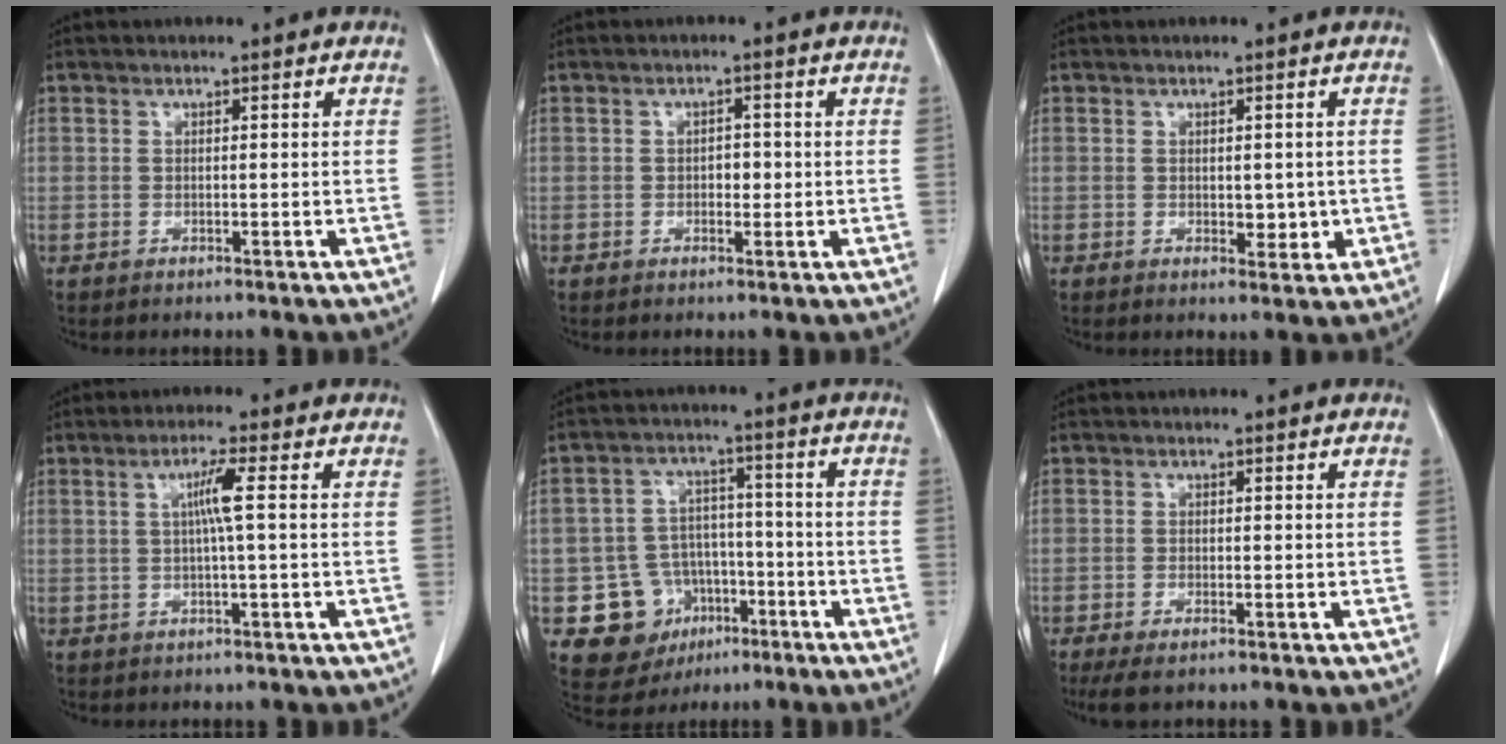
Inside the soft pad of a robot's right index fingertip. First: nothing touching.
{"total": 1.9, "force": [-0.2, 1.2, 1.4], "torque": [-0.018, 0.004, -0.002]}
{"total": 3.0, "force": [-0.2, 1.6, 2.4], "torque": [-0.027, -0.005, 0.005]}
{"total": 3.8, "force": [0.5, -0.7, 3.7], "torque": [-0.069, 0.004, 0.009]}
{"total": 9.9, "force": [-3.7, 8.8, 2.3], "torque": [-0.038, 0.024, -0.046]}
{"total": 3.5, "force": [-2.5, 1.0, 2.2], "torque": [-0.041, -0.008, -0.039]}